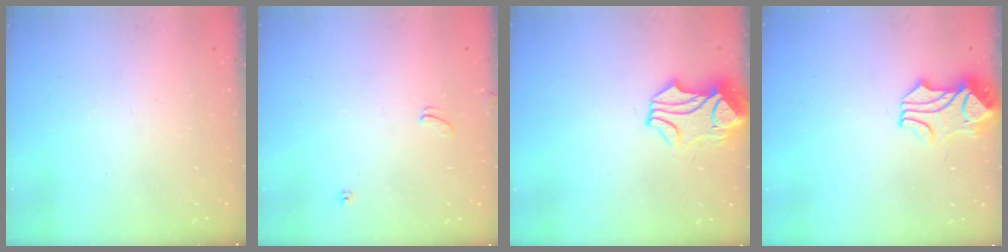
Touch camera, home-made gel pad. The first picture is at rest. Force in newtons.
{"total": 2.3, "press": 2.3, "slide": 0.4}
{"total": 1.7, "press": 1.2, "slide": 1.2}
{"total": 2.8, "press": 2.7, "slide": 0.6}